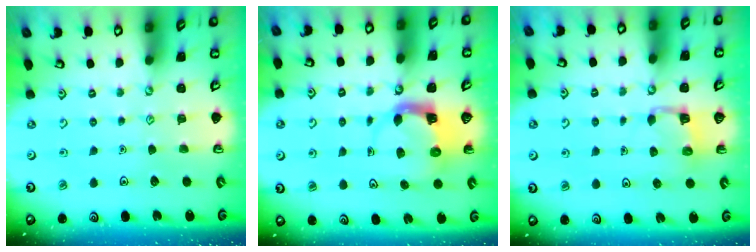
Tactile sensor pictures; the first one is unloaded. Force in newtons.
{"total": 4.0, "press": 3.9, "slide": 0.6}
{"total": 3.4, "press": 3.3, "slide": 0.5}